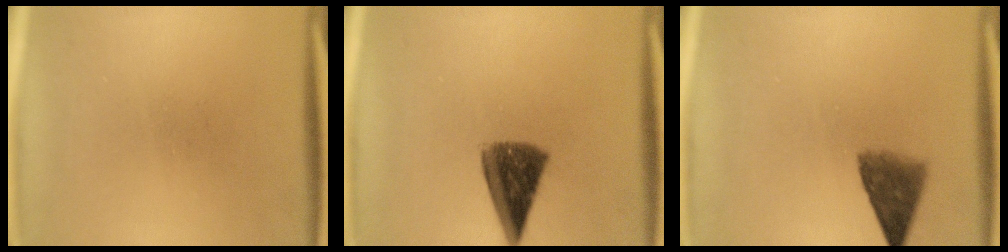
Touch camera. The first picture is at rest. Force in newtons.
{"total": 8.8}
{"total": 5.4}